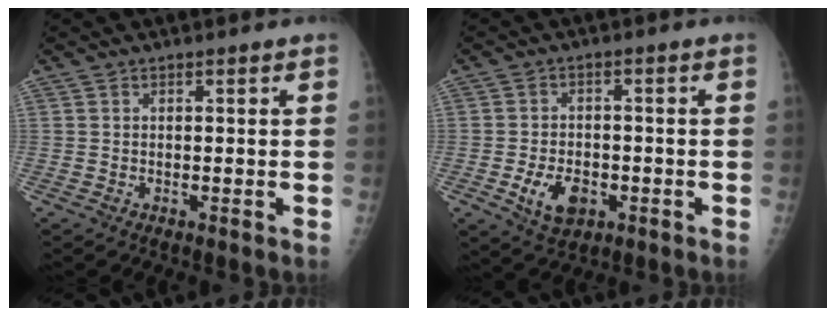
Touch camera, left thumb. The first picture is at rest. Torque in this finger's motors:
{"motor_torque": [-0.66, 0.84, 0.01, 0.06, 0.03]}